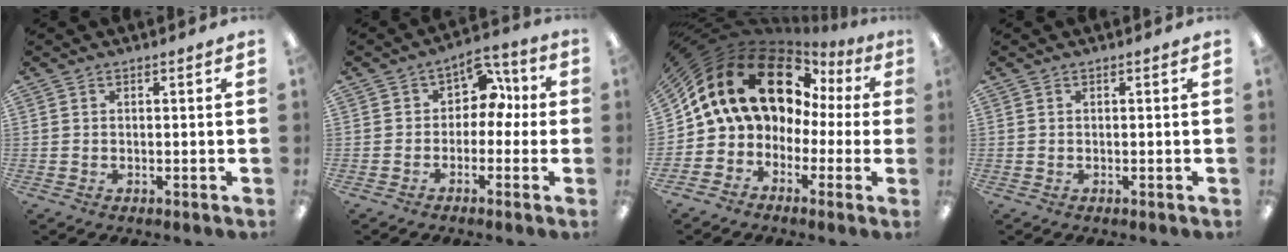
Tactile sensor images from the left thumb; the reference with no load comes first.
{"total": 7.9, "force": [2.3, 5.9, 4.7], "torque": [-0.061, -0.006, 0.039]}
{"total": 19.9, "force": [7.4, 13.7, 12.3], "torque": [-0.260, -0.031, 0.139]}
{"total": 0.0}